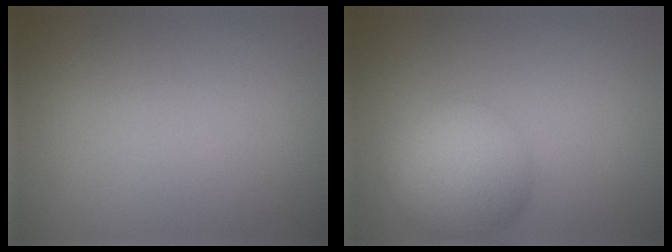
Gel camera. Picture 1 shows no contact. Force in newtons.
{"total": 5.7, "press": 5.7, "slide": 0.3}